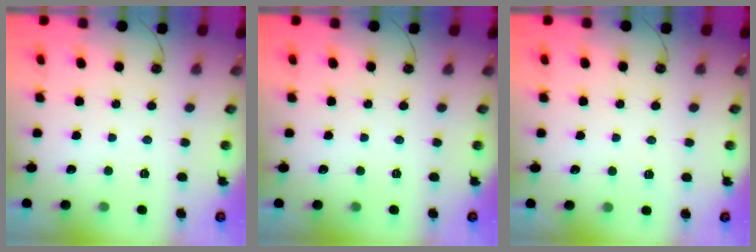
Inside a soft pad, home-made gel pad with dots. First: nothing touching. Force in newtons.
{"total": 0.0}
{"total": 2.4, "press": 1.7, "slide": 1.7}